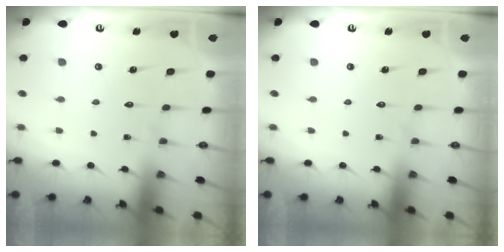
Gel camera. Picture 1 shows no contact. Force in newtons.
{"total": 0.0}